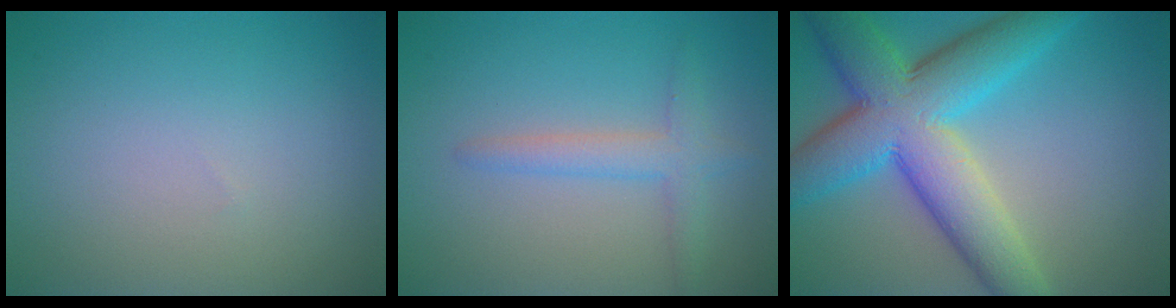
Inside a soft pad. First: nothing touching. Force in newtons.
{"total": 2.4, "press": 2.4, "slide": 0.2}
{"total": 11.1, "press": 11.1, "slide": 0.3}